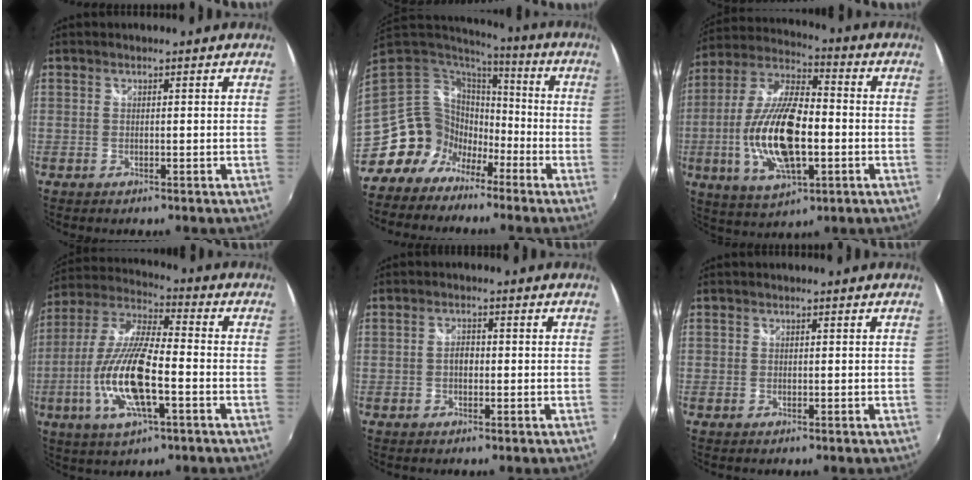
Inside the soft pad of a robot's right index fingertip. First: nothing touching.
{"total": 13.8, "force": [-7.9, 10.7, 3.6], "torque": [-0.091, 0.022, -0.140]}
{"total": 18.6, "force": [-3.6, 7.7, 16.6], "torque": [-0.340, -0.007, -0.063]}
{"total": 16.9, "force": [-4.9, 4.8, 15.5], "torque": [-0.319, -0.013, -0.097]}
{"total": 2.0, "force": [-0.3, 1.4, 1.4], "torque": [-0.025, 0.006, -0.007]}
{"total": 0.6, "force": [-0.1, 0.6, 0.0], "torque": [0.001, -0.001, -0.003]}